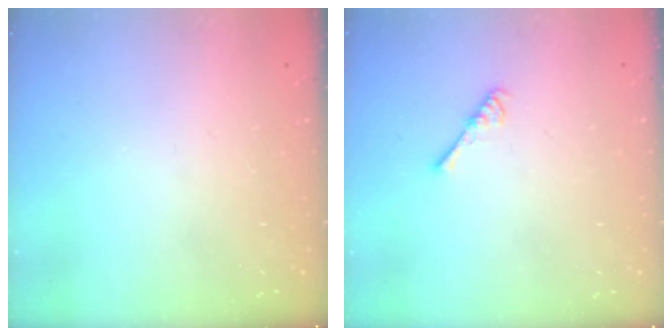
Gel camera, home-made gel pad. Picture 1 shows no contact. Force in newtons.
{"total": 2.6, "press": 2.6, "slide": 0.5}